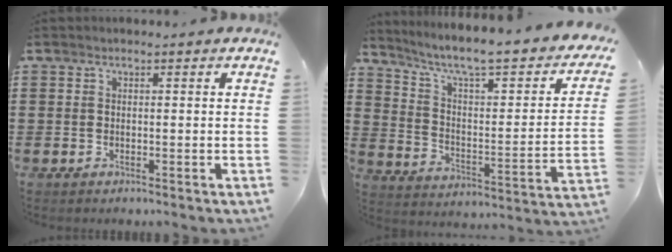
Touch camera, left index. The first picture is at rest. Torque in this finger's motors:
{"motor_torque": [1.29, -0.85, 0.39, 0.21]}